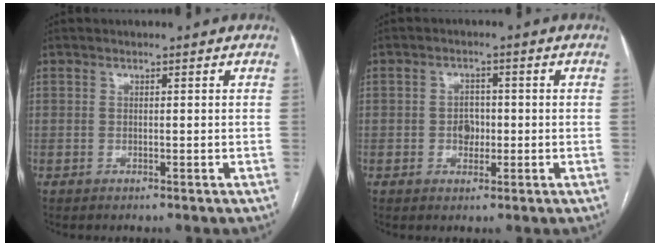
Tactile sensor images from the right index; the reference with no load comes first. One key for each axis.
{"total": 3.7, "fx": -0.5, "fy": 2.6, "fz": 2.6, "tx": -0.041, "ty": 0.007, "tz": -0.006}